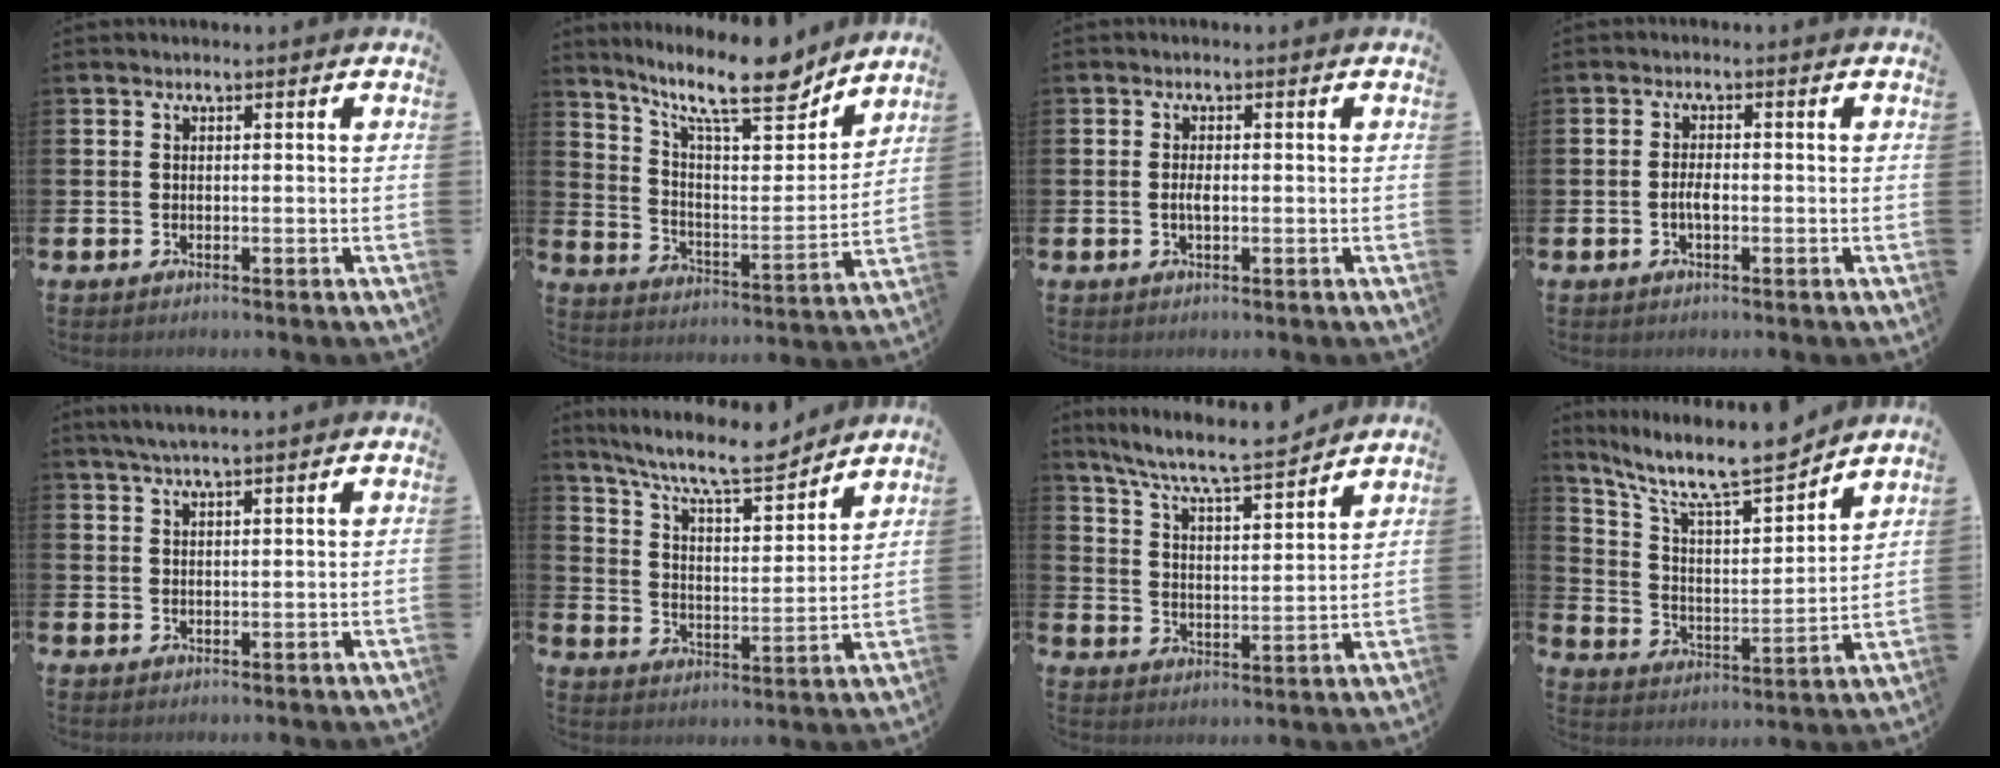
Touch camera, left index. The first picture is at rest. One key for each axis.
{"total": 13.6, "fx": 11.0, "fy": 3.5, "fz": 7.3, "tx": -0.148, "ty": -0.060, "tz": 0.188}
{"total": 1.4, "fx": -0.2, "fy": 0.5, "fz": 1.3, "tx": -0.021, "ty": 0.000, "tz": -0.006}
{"total": 1.9, "fx": -0.5, "fy": 0.8, "fz": 1.7, "tx": -0.028, "ty": -0.001, "tz": -0.012}
{"total": 2.7, "fx": 2.3, "fy": 0.1, "fz": 1.4, "tx": -0.039, "ty": 0.003, "tz": 0.044}
{"total": 10.3, "fx": 9.2, "fy": 2.0, "fz": 4.1, "tx": -0.102, "ty": -0.059, "tz": 0.160}
{"total": 7.7, "fx": 7.2, "fy": 0.5, "fz": 2.6, "tx": -0.084, "ty": -0.052, "tz": 0.124}
{"total": 10.9, "fx": 9.6, "fy": 1.9, "fz": 4.8, "tx": -0.123, "ty": -0.071, "tz": 0.162}